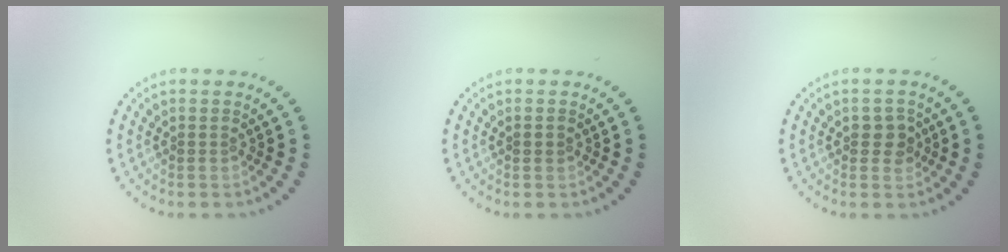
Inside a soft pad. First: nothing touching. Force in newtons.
{"total": 0.7, "press": 0.7, "slide": 0.1}
{"total": 1.9, "press": 1.8, "slide": 0.6}